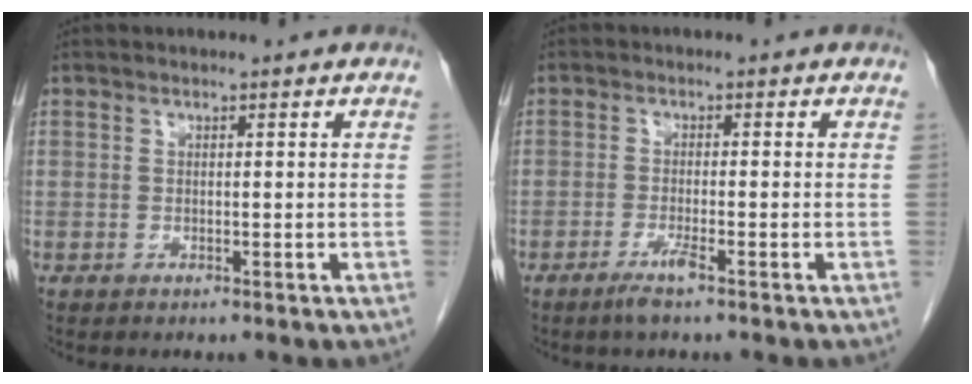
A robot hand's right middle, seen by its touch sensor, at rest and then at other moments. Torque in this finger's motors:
{"motor_torque": [0.62, -0.18, 0.00, 0.01]}